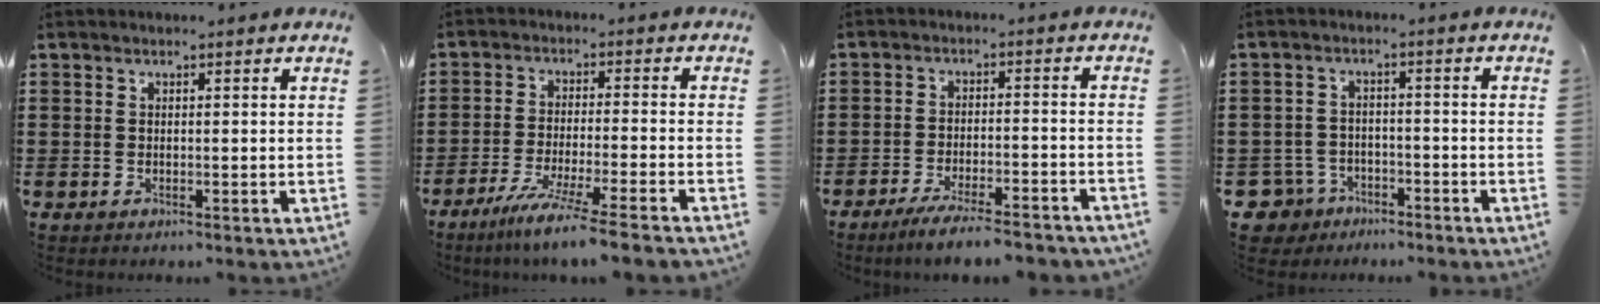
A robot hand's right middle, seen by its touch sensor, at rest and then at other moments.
{"total": 6.8, "force": [-5.6, -0.7, 3.7], "torque": [-0.068, -0.017, -0.107]}
{"total": 5.3, "force": [-4.7, 0.1, 2.5], "torque": [-0.045, -0.011, -0.088]}
{"total": 4.1, "force": [-3.3, 2.2, 0.8], "torque": [-0.050, -0.003, -0.077]}